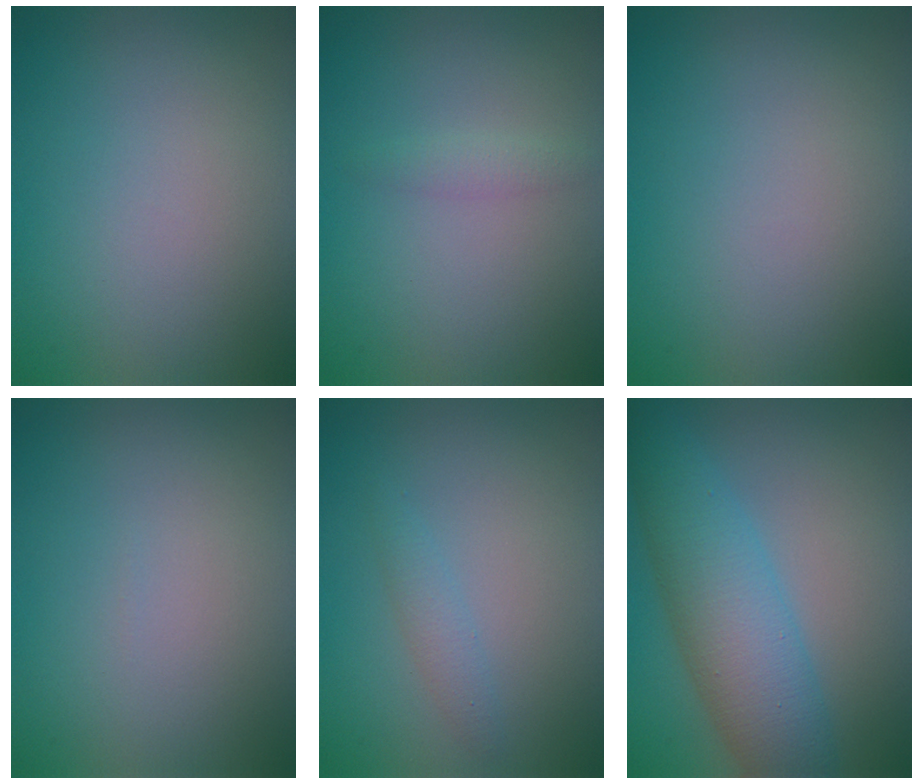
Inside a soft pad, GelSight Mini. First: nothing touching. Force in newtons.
{"total": 1.0, "press": 1.0, "slide": 0.0}
{"total": 0.0}
{"total": 0.0}
{"total": 1.3, "press": 1.3, "slide": 0.1}
{"total": 6.8, "press": 6.8, "slide": 0.1}